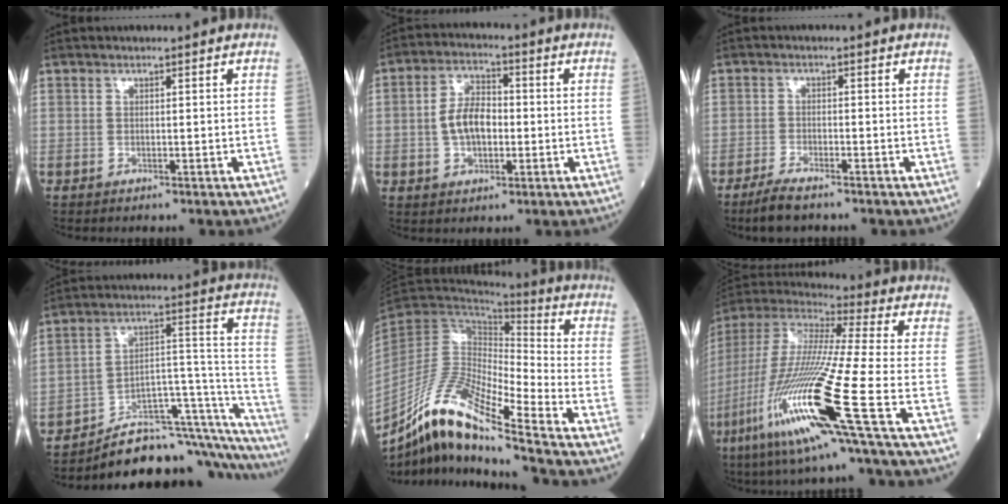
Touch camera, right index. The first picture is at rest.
{"total": 6.9, "force": [-0.7, 3.9, 5.7], "torque": [-0.114, 0.015, -0.015]}
{"total": 4.1, "force": [-3.3, 0.7, 2.2], "torque": [-0.051, -0.008, -0.061]}
{"total": 24.0, "force": [-21.2, 5.4, 10.0], "torque": [-0.056, 0.059, -0.297]}
{"total": 16.3, "force": [-11.5, 1.1, 11.6], "torque": [-0.218, -0.008, -0.210]}
{"total": 22.0, "force": [-9.3, -0.9, 19.9], "torque": [-0.443, -0.057, -0.192]}